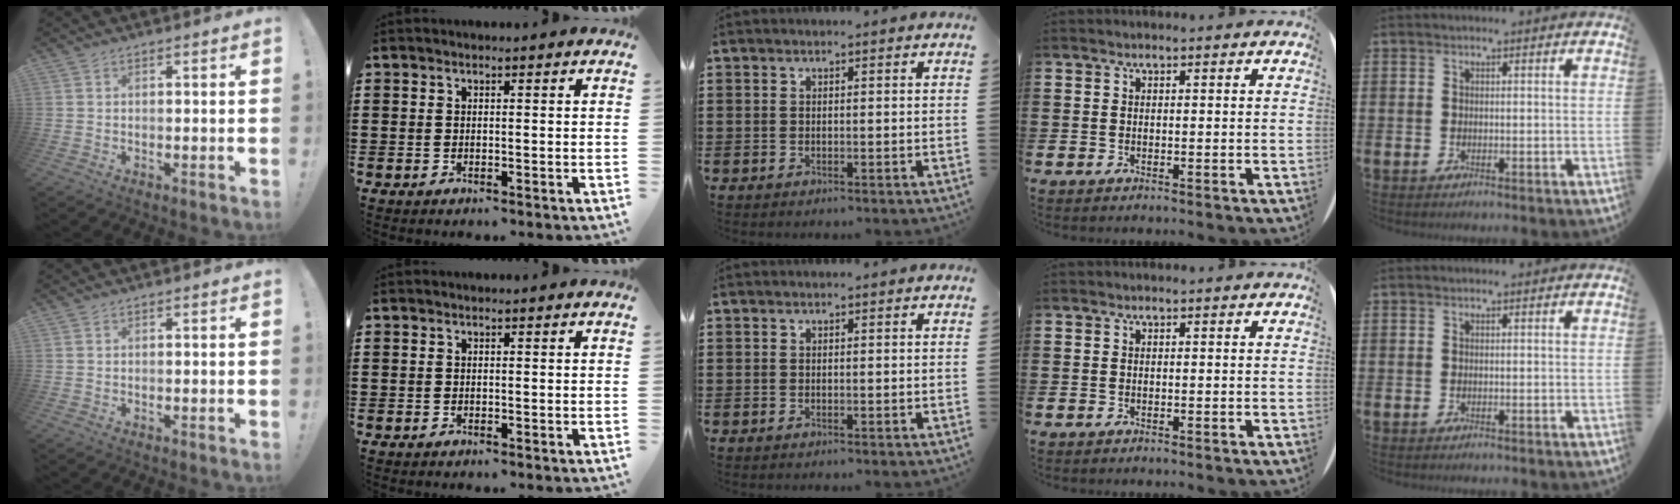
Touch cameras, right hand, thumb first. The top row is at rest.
{}